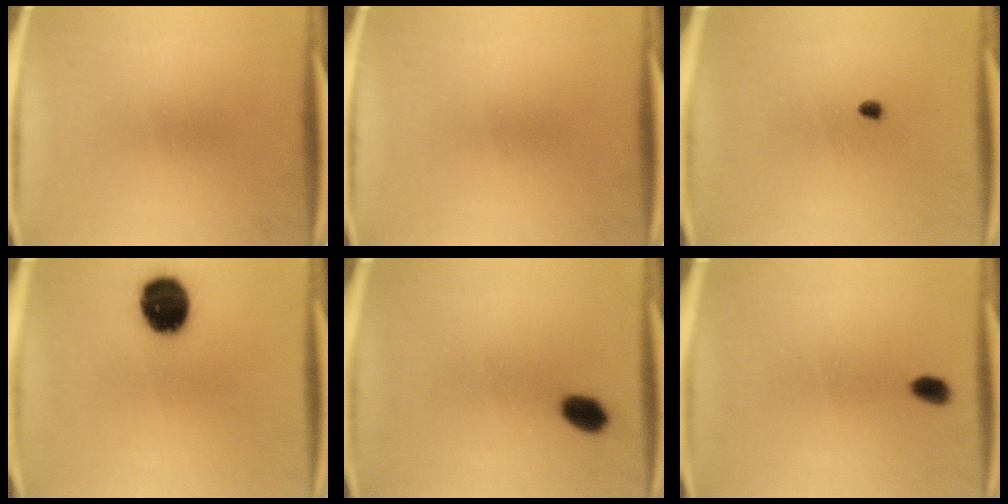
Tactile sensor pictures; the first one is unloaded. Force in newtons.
{"total": 0.0}
{"total": 1.3}
{"total": 13.7}
{"total": 4.6}
{"total": 2.4}